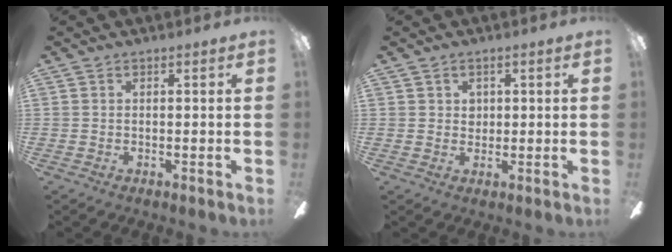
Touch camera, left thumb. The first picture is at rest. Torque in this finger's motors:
{"motor_torque": [0.02, 0.10, -0.17, 0.06, 0.02]}